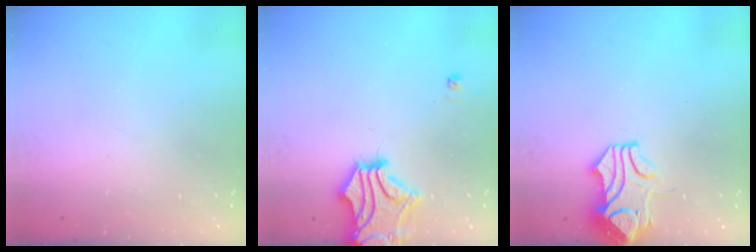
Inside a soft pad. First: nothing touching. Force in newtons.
{"total": 5.9, "press": 5.5, "slide": 2.2}
{"total": 2.1, "press": 2.0, "slide": 0.7}